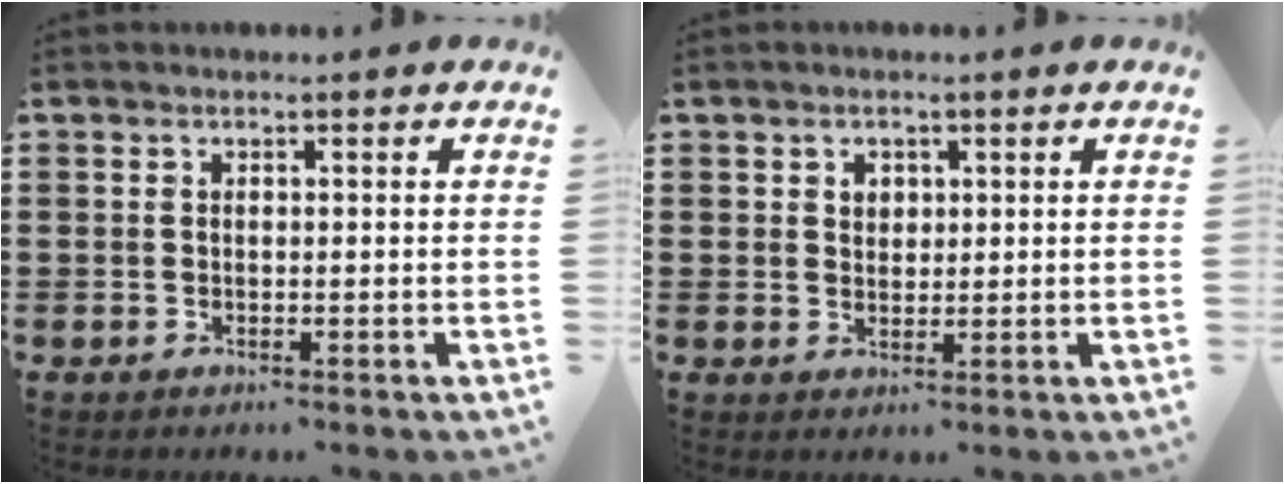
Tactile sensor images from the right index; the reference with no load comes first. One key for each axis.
{"total": 1.7, "fx": 0.9, "fy": 1.4, "fz": 0.5, "tx": -0.014, "ty": 0.008, "tz": 0.016}